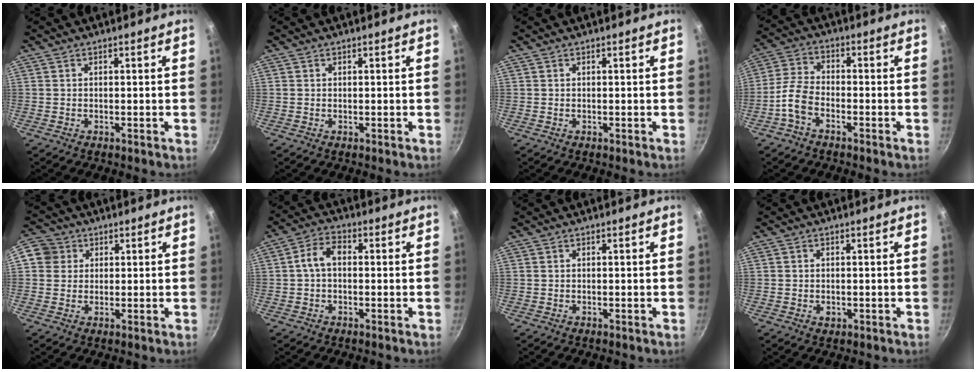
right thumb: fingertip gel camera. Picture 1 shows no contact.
{"total": 0.0}
{"total": 0.0}
{"total": 5.9, "force": [-3.1, 3.2, 3.9], "torque": [-0.084, 0.030, -0.072]}
{"total": 5.6, "force": [1.6, 5.1, 1.6], "torque": [0.006, 0.004, 0.016]}
{"total": 5.2, "force": [0.0, 3.4, 3.9], "torque": [-0.068, 0.021, -0.007]}
{"total": 0.0}
{"total": 1.5, "force": [-0.4, 1.2, 0.8], "torque": [-0.012, 0.001, -0.007]}